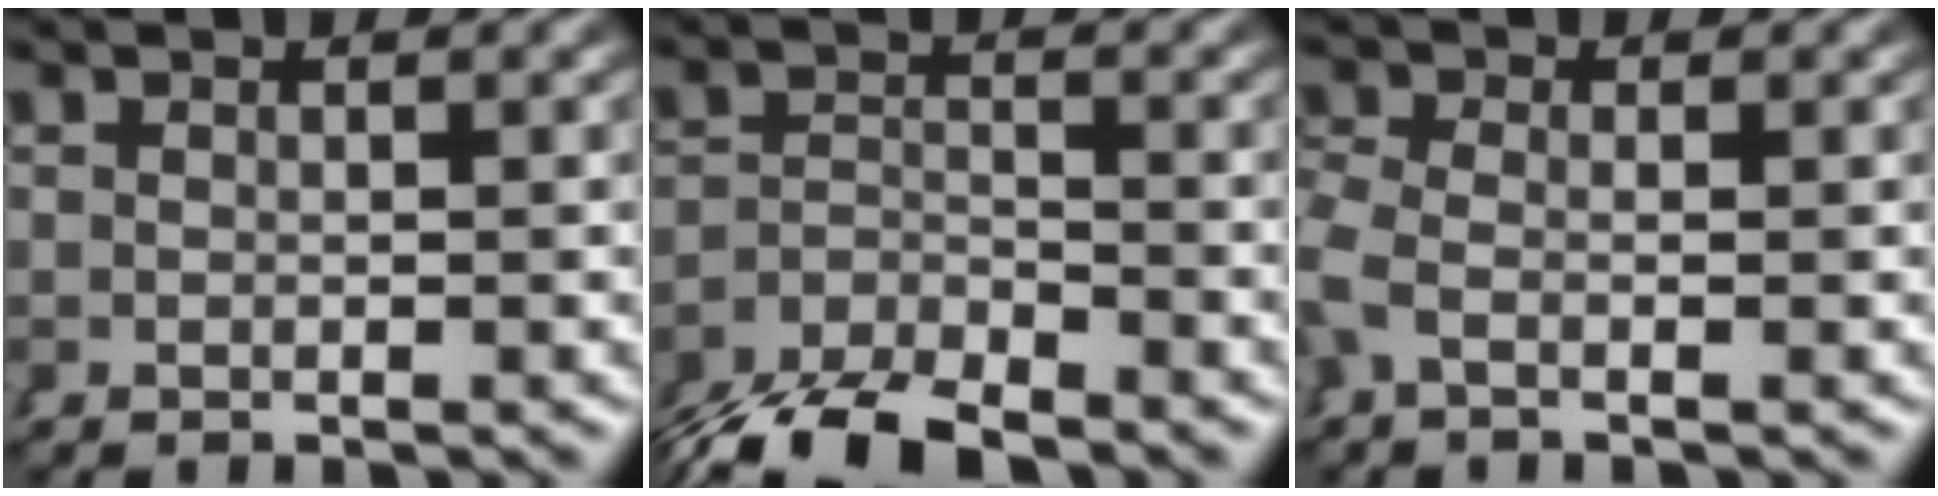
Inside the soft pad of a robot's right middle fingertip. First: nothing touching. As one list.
[{"total": 6.2, "force": [-5.6, 1.7, 2.0], "torque": [-0.023, -0.001, -0.096]}, {"total": 2.5, "force": [-0.5, 1.8, 1.7], "torque": [-0.054, -0.001, -0.014]}]